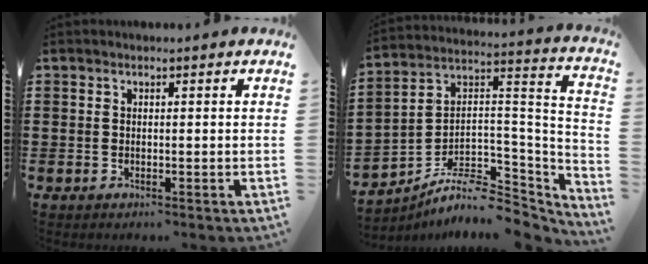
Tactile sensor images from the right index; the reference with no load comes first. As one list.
[{"total": 7.5, "force": [-5.8, 3.1, 3.6], "torque": [-0.068, 0.001, -0.111]}]